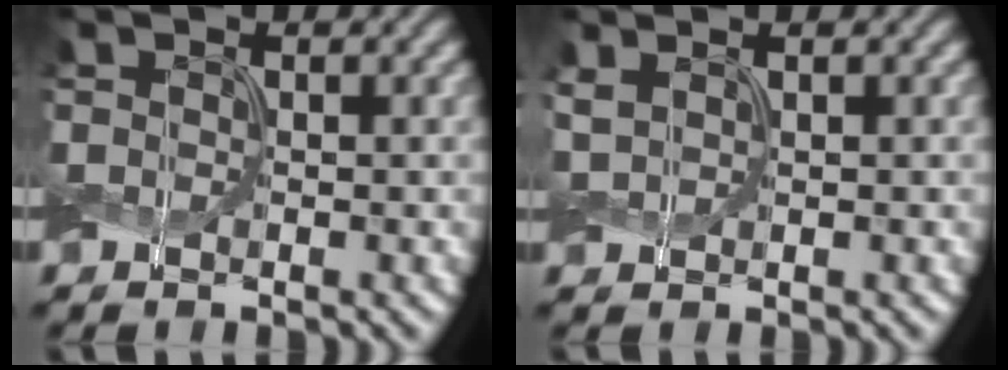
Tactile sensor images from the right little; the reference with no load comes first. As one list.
[{"total": 1.1, "force": [0.6, 0.5, 0.7], "torque": [-0.021, 0.004, 0.013]}]